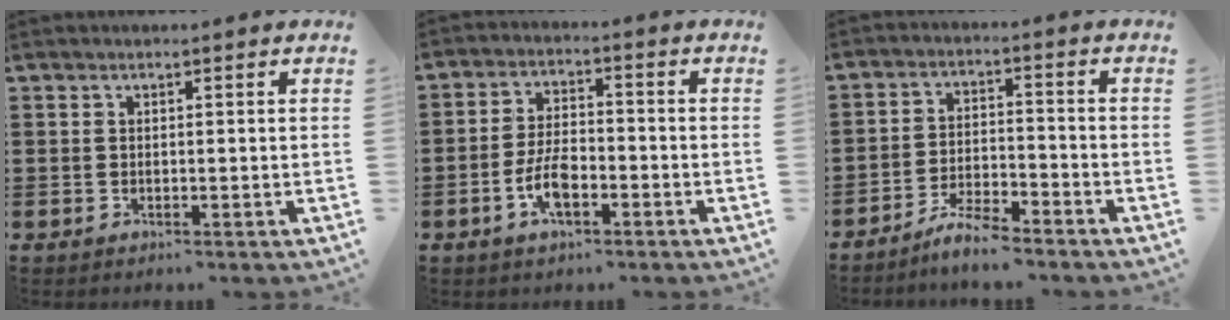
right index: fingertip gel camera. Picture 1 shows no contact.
{"total": 6.2, "force": [-2.6, 2.7, 4.9], "torque": [-0.115, 0.001, -0.055]}
{"total": 4.8, "force": [-4.6, 0.3, 1.6], "torque": [-0.036, 0.005, -0.091]}